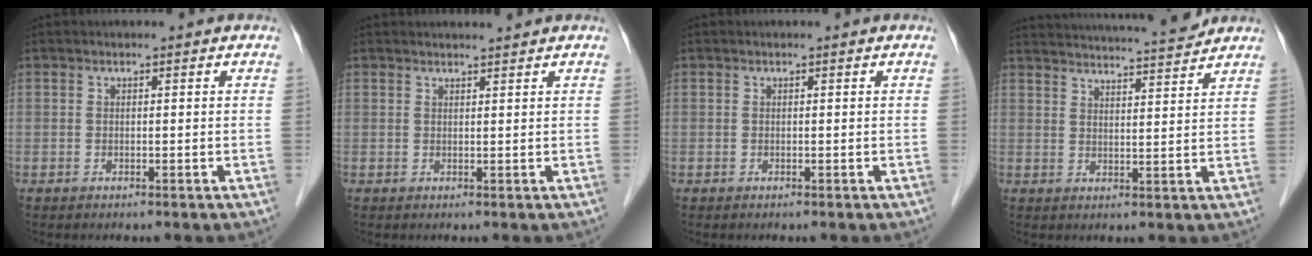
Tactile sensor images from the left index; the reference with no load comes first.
{"total": 2.1, "force": [2.1, -0.1, 0.3], "torque": [-0.006, 0.007, 0.031]}
{"total": 0.0}
{"total": 14.7, "force": [14.0, -0.2, 4.5], "torque": [-0.080, -0.001, 0.196]}